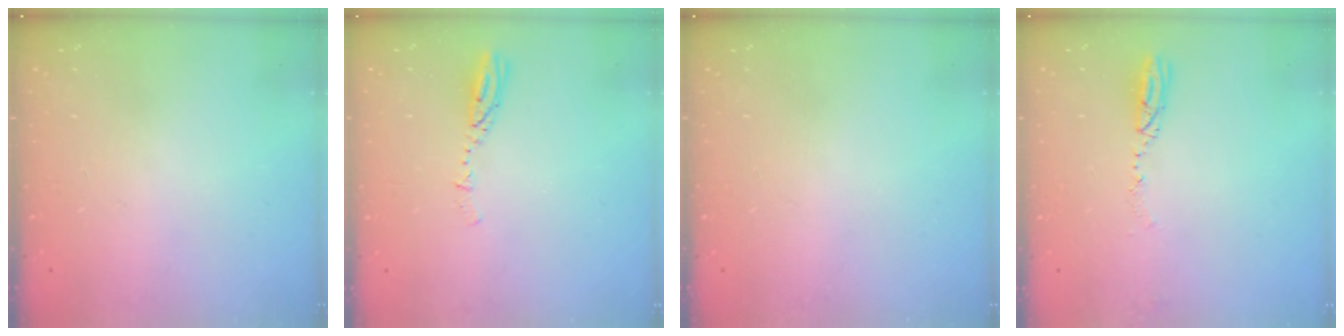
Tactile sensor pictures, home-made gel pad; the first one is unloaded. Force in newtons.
{"total": 3.4, "press": 3.4, "slide": 0.2}
{"total": 0.0}
{"total": 3.6, "press": 3.5, "slide": 0.7}